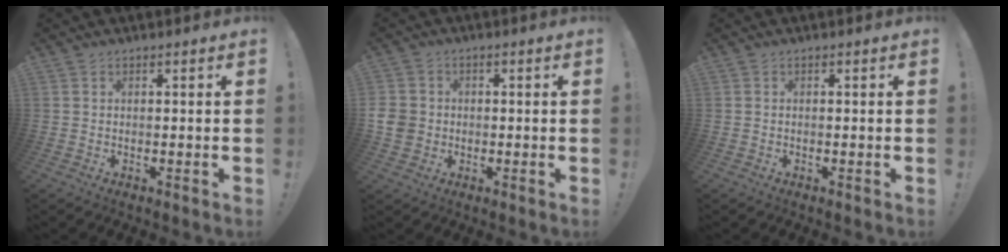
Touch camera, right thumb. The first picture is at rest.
{"total": 5.7, "force": [-0.6, 5.2, 2.4], "torque": [-0.048, 0.009, -0.012]}
{"total": 0.0}